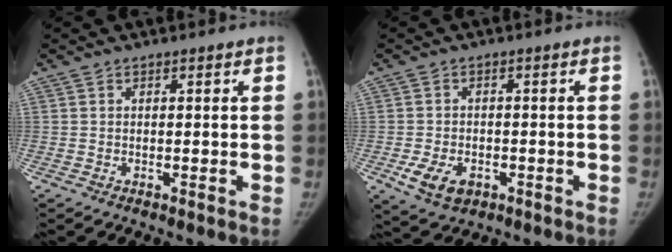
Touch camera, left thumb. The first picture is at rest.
{"total": 6.4, "force": [-2.6, 4.3, 3.9], "torque": [-0.069, 0.005, -0.037]}